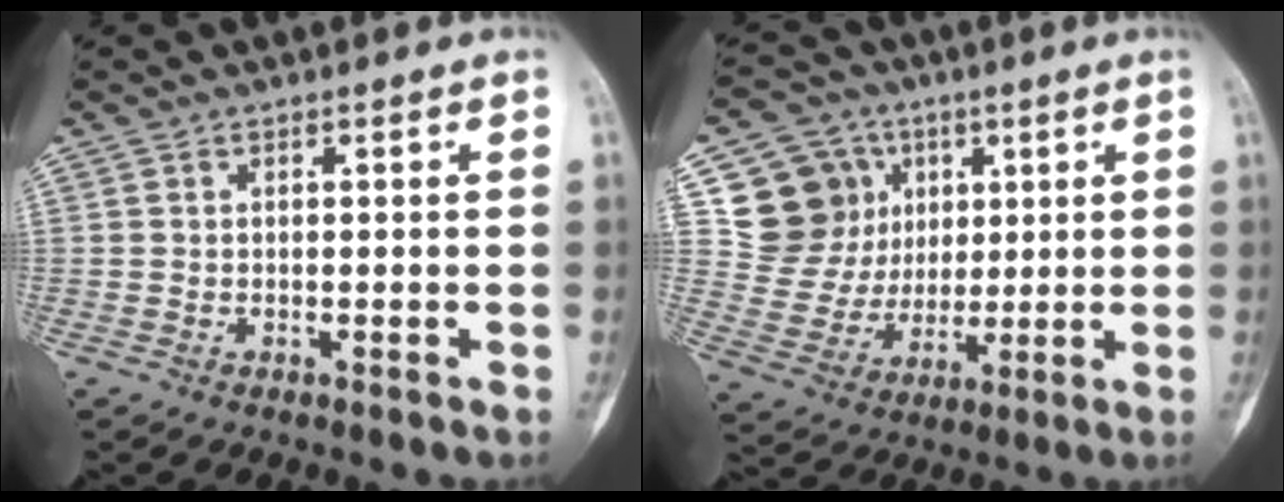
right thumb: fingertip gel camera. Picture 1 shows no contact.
{"total": 14.6, "force": [5.4, 13.0, 3.7], "torque": [-0.026, -0.003, 0.110]}